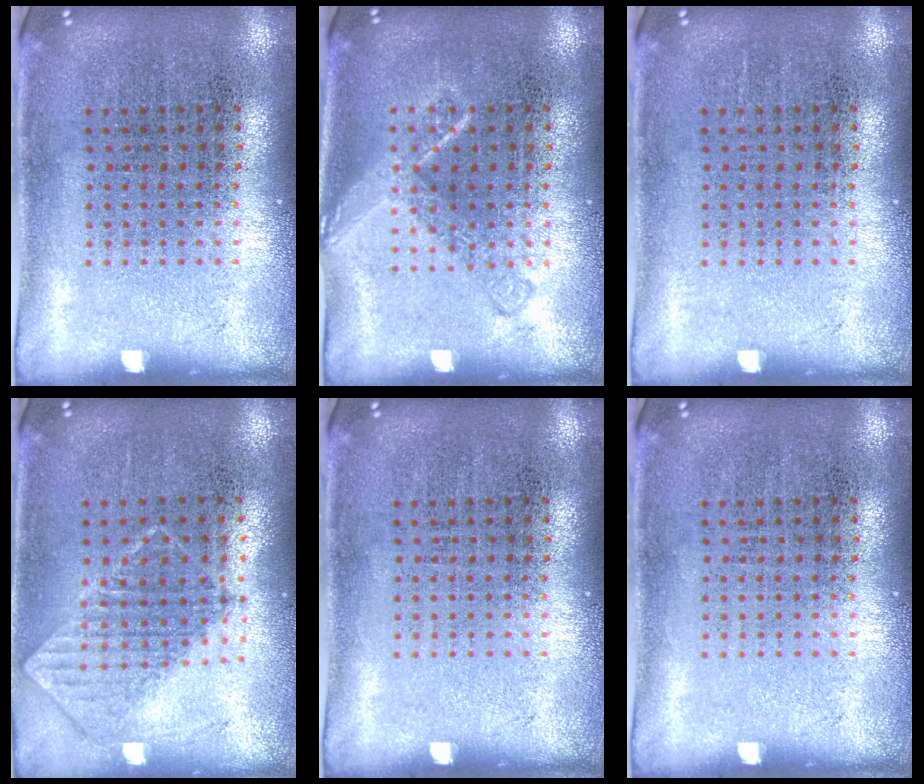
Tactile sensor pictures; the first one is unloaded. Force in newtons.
{"total": 1.3, "press": 1.3, "slide": 0.2}
{"total": 0.0}
{"total": 0.8, "press": 0.8, "slide": 0.1}
{"total": 0.0}
{"total": 0.0}